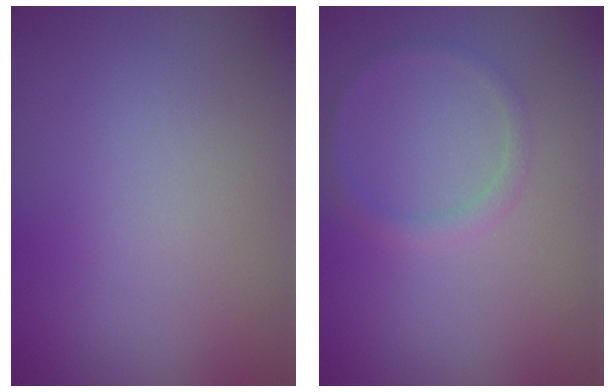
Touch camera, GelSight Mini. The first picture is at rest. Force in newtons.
{"total": 1.2, "press": 1.2, "slide": 0.0}